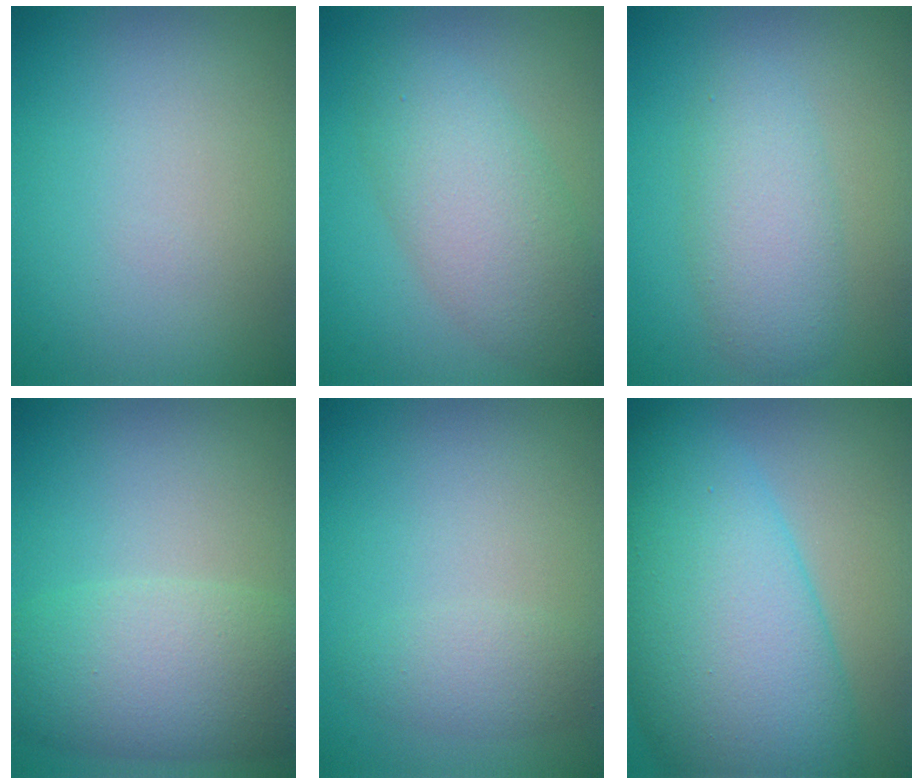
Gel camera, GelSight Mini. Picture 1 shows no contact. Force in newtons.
{"total": 5.9, "press": 5.9, "slide": 0.3}
{"total": 3.9, "press": 3.9, "slide": 0.1}
{"total": 5.6, "press": 5.6, "slide": 0.4}
{"total": 2.0, "press": 2.0, "slide": 0.0}
{"total": 13.3, "press": 13.3, "slide": 0.3}